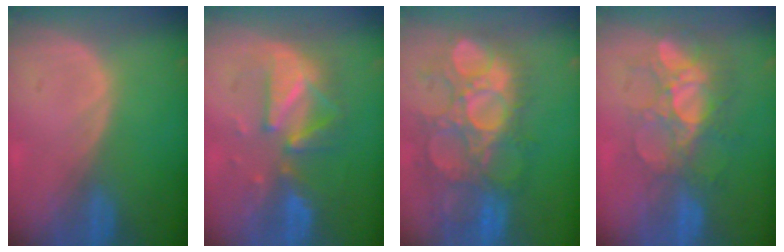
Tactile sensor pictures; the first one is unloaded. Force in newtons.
{"total": 8.1, "press": 8.1, "slide": 0.8}
{"total": 12.2, "press": 11.5, "slide": 4.1}
{"total": 9.8, "press": 8.5, "slide": 4.8}